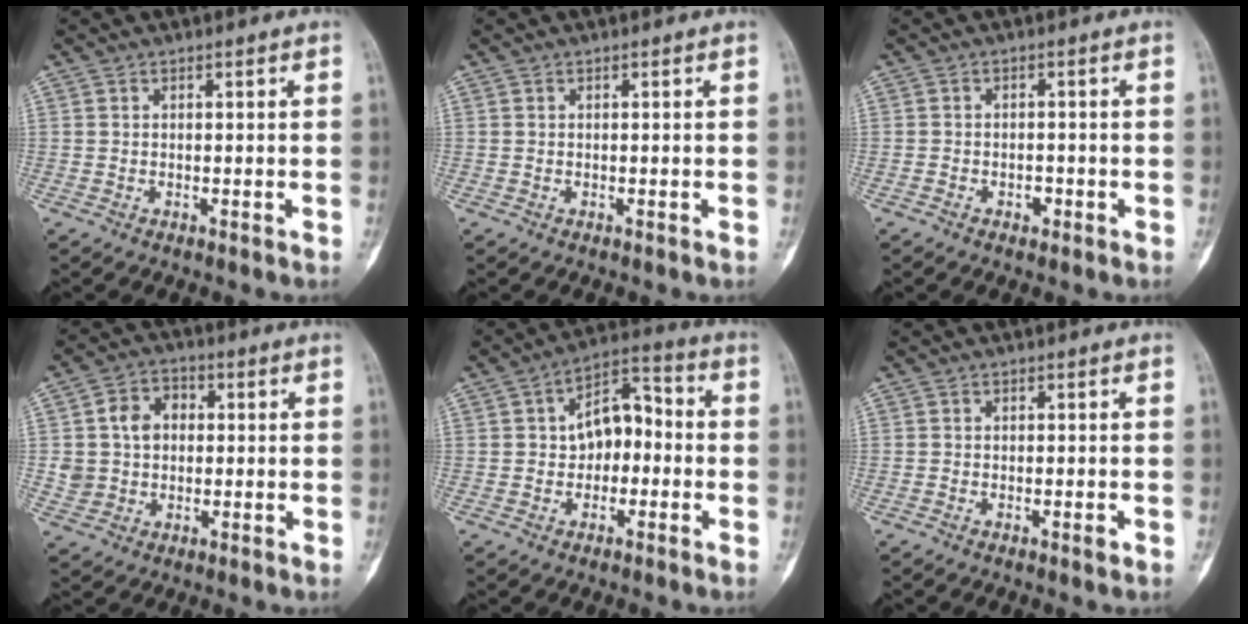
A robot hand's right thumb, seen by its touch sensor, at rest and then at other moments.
{"total": 0.0}
{"total": 1.8, "force": [-0.9, 1.3, 0.9], "torque": [-0.008, 0.008, -0.013]}
{"total": 8.6, "force": [1.0, 7.2, 4.7], "torque": [-0.057, 0.013, 0.013]}
{"total": 9.7, "force": [-0.6, 6.3, 7.3], "torque": [-0.081, 0.040, -0.023]}
{"total": 1.1, "force": [-0.6, 0.3, 0.8], "torque": [-0.014, 0.000, -0.011]}